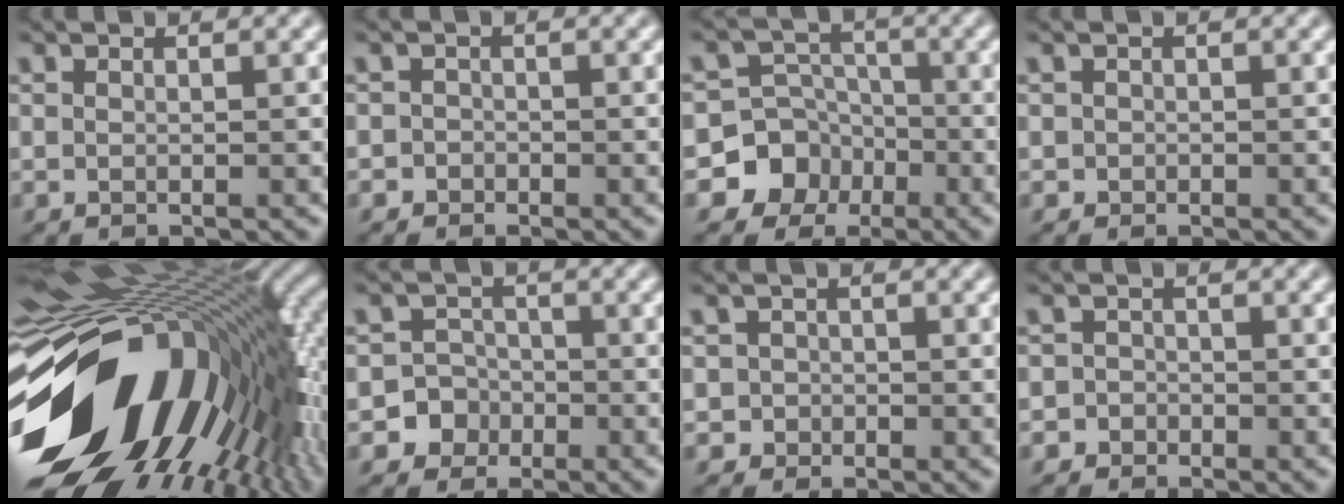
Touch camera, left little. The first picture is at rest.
{"total": 1.3, "force": [-0.7, 1.1, -0.1], "torque": [0.019, 0.004, -0.018]}
{"total": 7.4, "force": [-3.6, 6.4, 0.8], "torque": [0.008, -0.006, -0.087]}
{"total": 0.7, "force": [-0.2, 0.6, 0.1], "torque": [0.004, -0.003, -0.007]}
{"total": 18.4, "force": [-4.3, 10.9, 14.2], "torque": [-0.251, -0.022, -0.078]}
{"total": 4.8, "force": [-2.4, 4.2, 0.1], "torque": [0.032, -0.002, -0.057]}
{"total": 1.7, "force": [-0.6, 1.6, 0.0], "torque": [0.019, 0.004, -0.009]}
{"total": 2.2, "force": [-1.3, 1.7, -0.2], "torque": [0.035, 0.008, -0.033]}